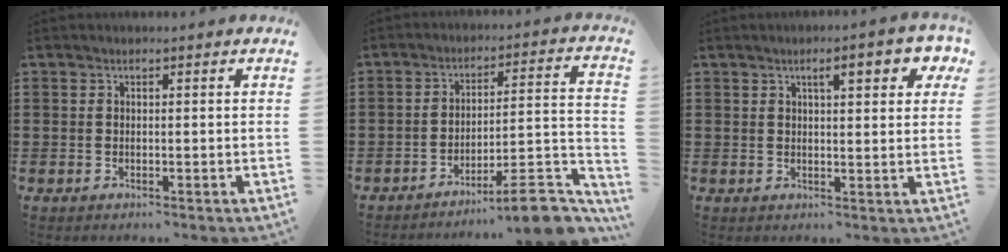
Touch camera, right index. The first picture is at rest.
{"total": 8.8, "force": [-7.1, 0.7, 5.1], "torque": [-0.072, 0.006, -0.135]}
{"total": 4.4, "force": [2.2, 1.1, 3.7], "torque": [-0.053, -0.002, 0.030]}